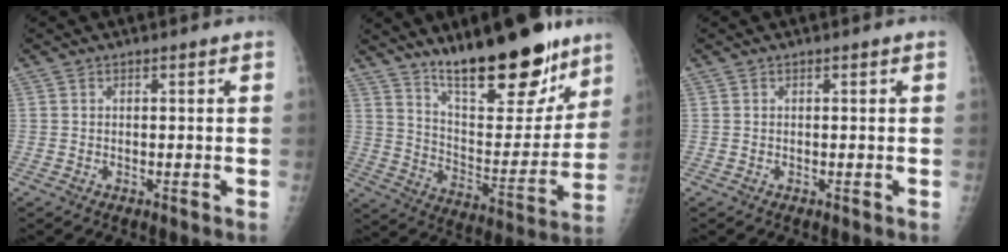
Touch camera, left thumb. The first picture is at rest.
{"total": 22.2, "force": [15.9, 7.0, 13.8], "torque": [-0.162, -0.099, 0.257]}
{"total": 0.0}